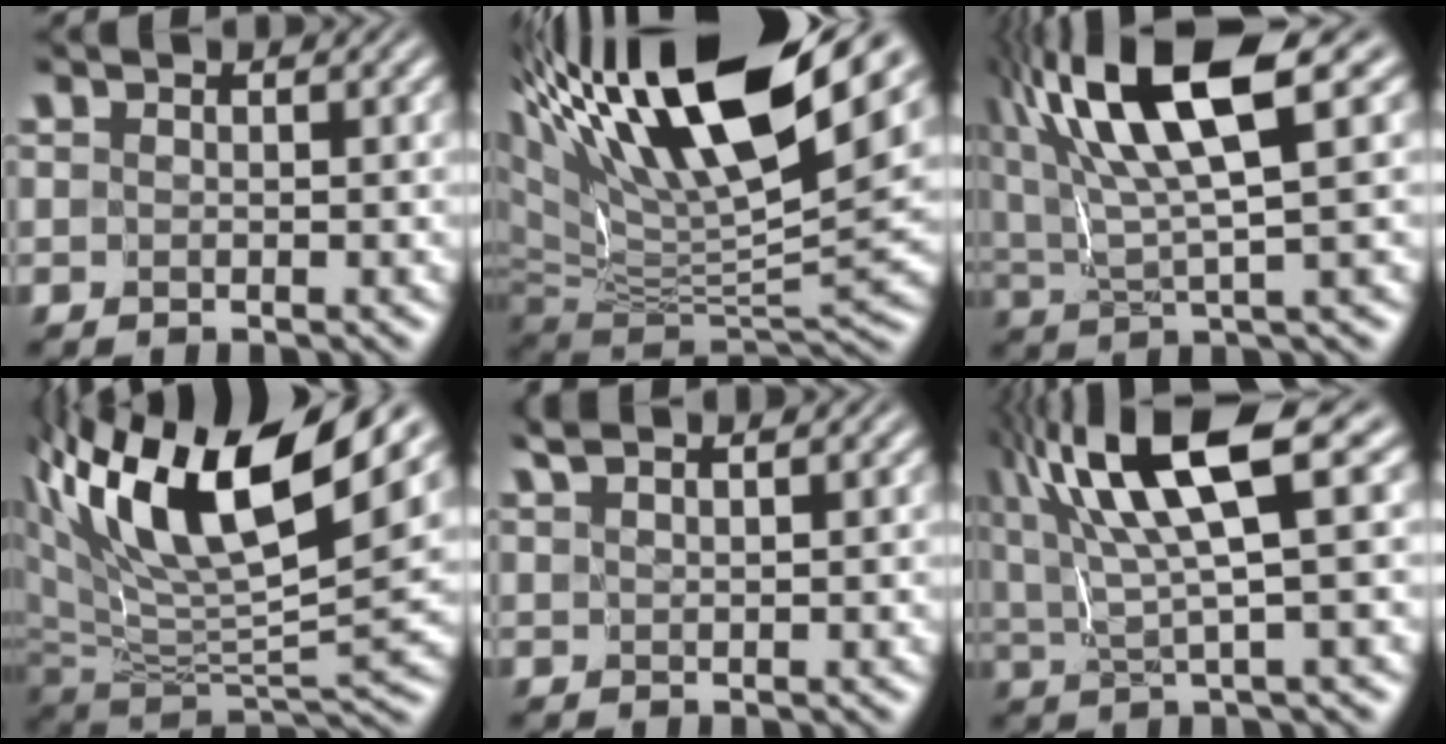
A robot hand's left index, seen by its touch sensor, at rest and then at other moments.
{"total": 17.2, "force": [8.9, 5.6, 13.6], "torque": [-0.273, 0.033, 0.162]}
{"total": 11.4, "force": [5.6, 2.4, 9.7], "torque": [-0.190, 0.023, 0.105]}
{"total": 13.7, "force": [7.1, 4.9, 10.6], "torque": [-0.205, 0.010, 0.132]}
{"total": 2.0, "force": [1.8, 0.0, 0.8], "torque": [-0.015, 0.005, 0.031]}
{"total": 10.6, "force": [4.7, 1.9, 9.3], "torque": [-0.171, 0.018, 0.090]}